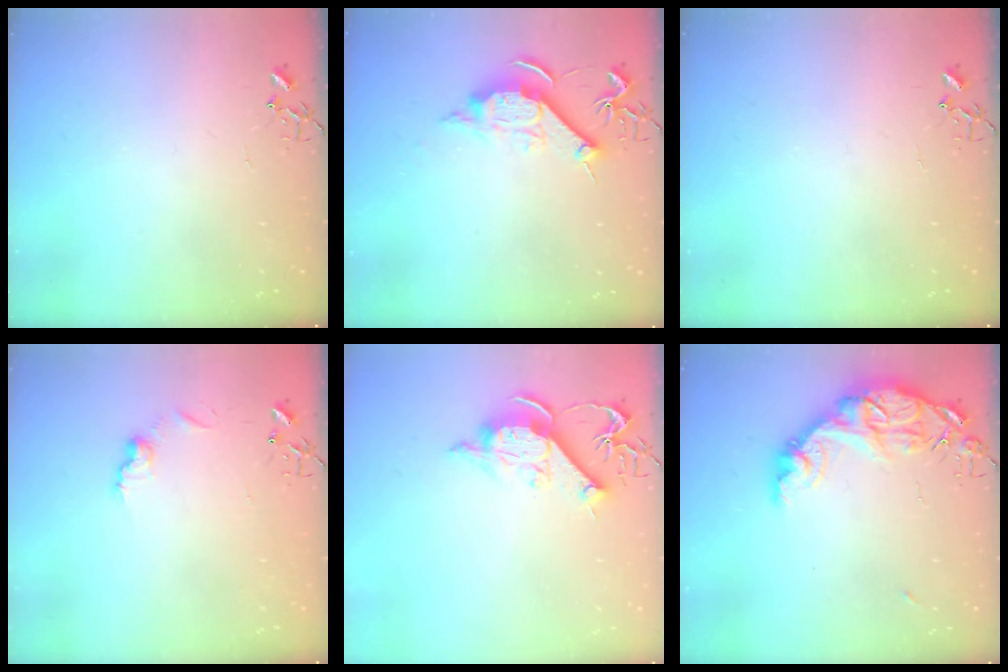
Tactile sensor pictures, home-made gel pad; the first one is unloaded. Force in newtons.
{"total": 11.2, "press": 11.2, "slide": 0.1}
{"total": 0.0}
{"total": 7.3, "press": 7.3, "slide": 0.4}
{"total": 11.0, "press": 10.9, "slide": 1.2}
{"total": 14.8, "press": 14.7, "slide": 1.2}